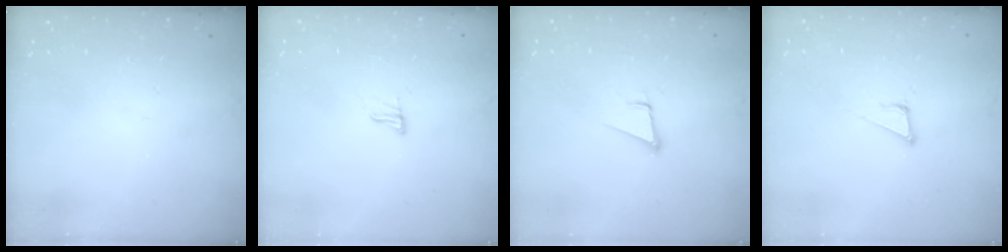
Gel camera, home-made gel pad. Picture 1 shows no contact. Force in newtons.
{"total": 7.4, "press": 7.4, "slide": 0.8}
{"total": 3.7, "press": 2.9, "slide": 2.2}
{"total": 3.8, "press": 3.8, "slide": 0.0}